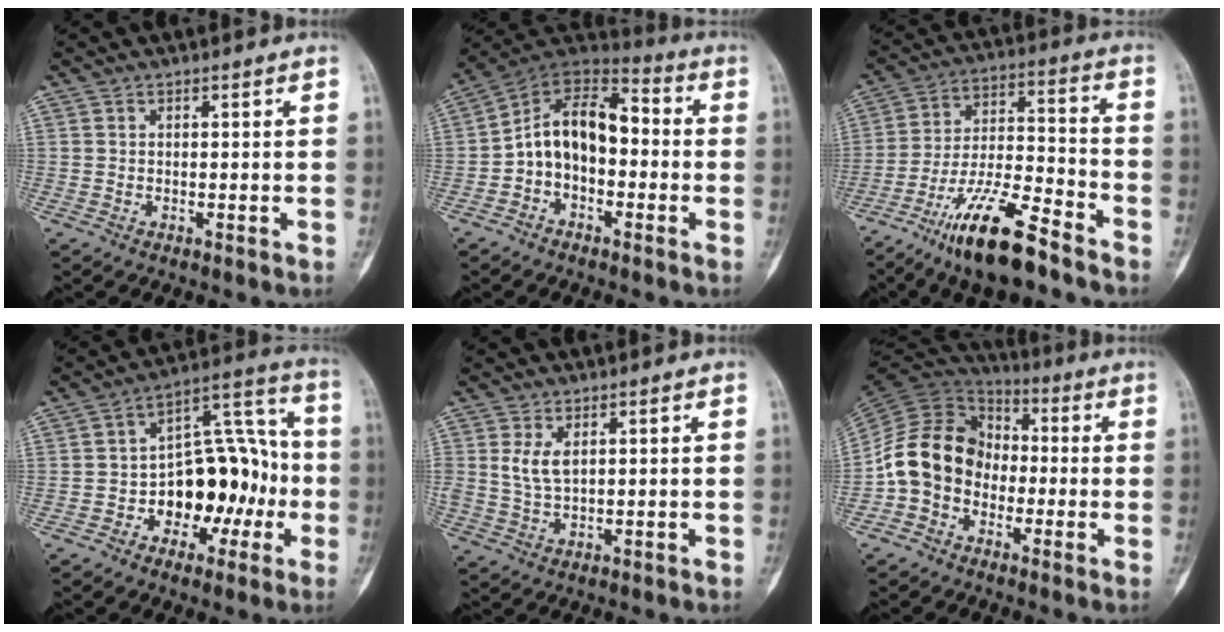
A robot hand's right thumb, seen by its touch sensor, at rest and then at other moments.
{"total": 13.0, "force": [-1.5, 8.7, 9.6], "torque": [-0.132, 0.054, -0.039]}
{"total": 16.7, "force": [-11.5, 4.4, 11.4], "torque": [-0.206, 0.070, -0.204]}
{"total": 16.8, "force": [-3.8, 10.6, 12.5], "torque": [-0.137, 0.059, -0.055]}
{"total": 4.2, "force": [1.3, 1.9, 3.4], "torque": [-0.070, -0.005, 0.034]}
{"total": 13.9, "force": [-2.7, 11.4, 7.6], "torque": [-0.124, 0.050, -0.063]}